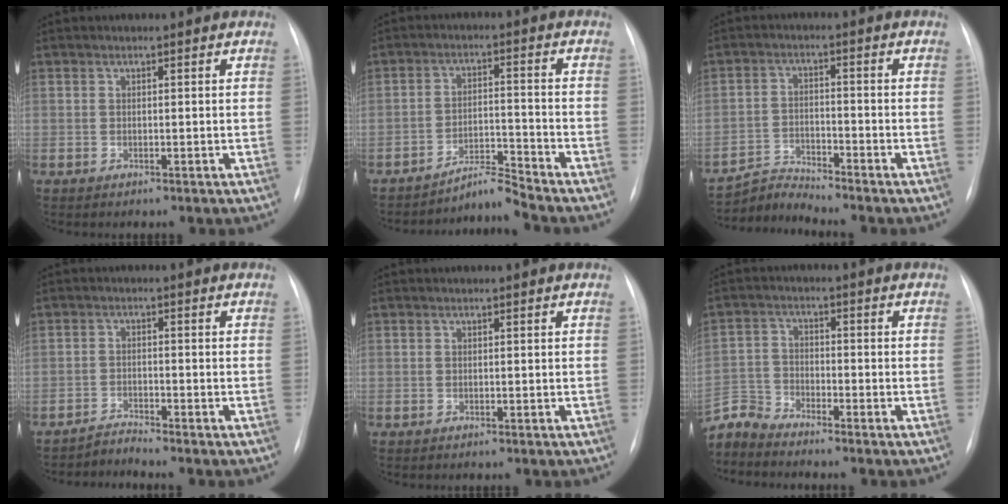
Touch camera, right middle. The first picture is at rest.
{"total": 4.6, "force": [-4.3, -1.4, -0.3], "torque": [0.003, -0.004, -0.072]}
{"total": 4.7, "force": [-4.3, -1.2, -1.4], "torque": [0.018, -0.011, -0.080]}
{"total": 2.2, "force": [-2.0, -0.8, -0.6], "torque": [0.014, -0.015, -0.037]}
{"total": 0.0}
{"total": 5.9, "force": [-5.9, 0.3, -0.2], "torque": [-0.003, 0.003, -0.119]}